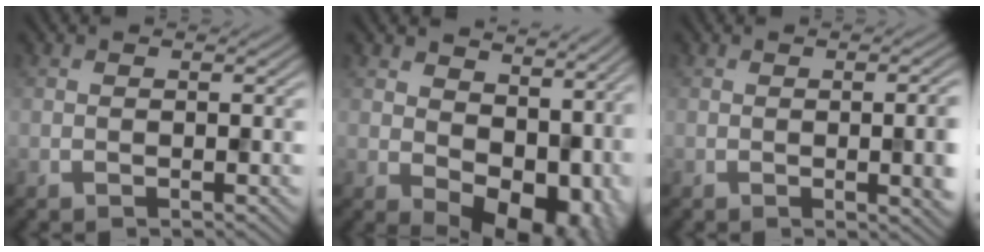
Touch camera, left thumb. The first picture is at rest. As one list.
[{"total": 10.8, "force": [2.3, 7.4, 7.5], "torque": [-0.103, -0.028, 0.052]}, {"total": 5.4, "force": [-0.5, 1.6, 5.1], "torque": [-0.065, -0.006, 0.002]}]